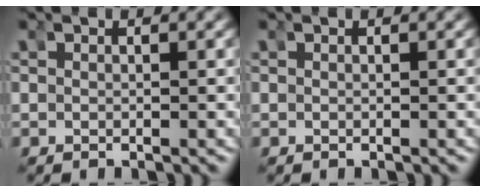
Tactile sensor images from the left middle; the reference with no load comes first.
{"total": 0.0}